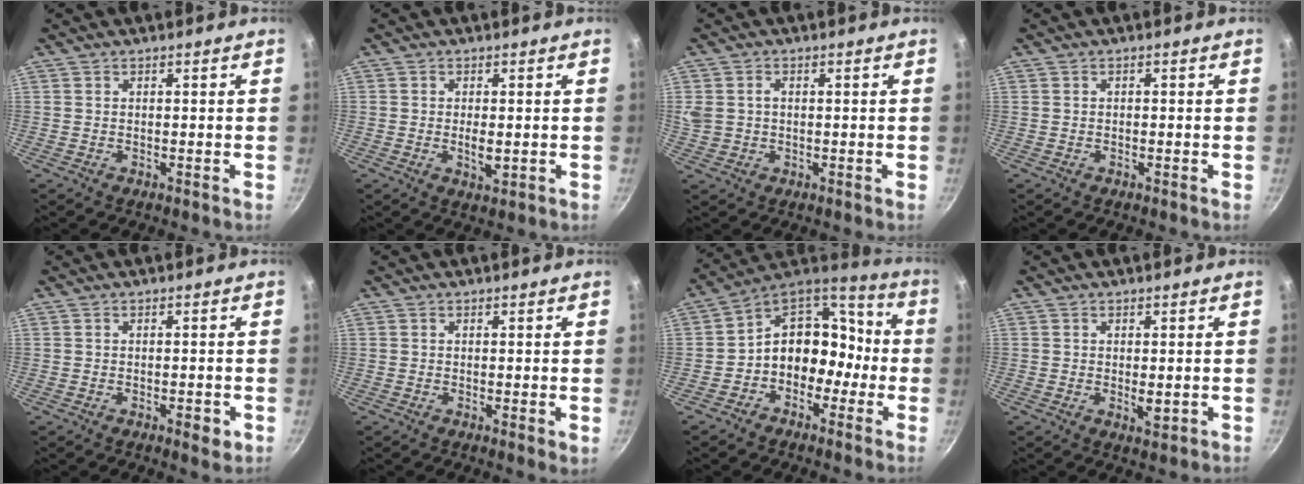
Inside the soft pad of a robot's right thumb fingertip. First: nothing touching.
{"total": 3.2, "force": [-0.4, 1.5, 2.8], "torque": [-0.047, -0.004, -0.006]}
{"total": 4.2, "force": [0.3, 3.4, 2.6], "torque": [-0.051, 0.011, 0.011]}
{"total": 0.0}
{"total": 2.6, "force": [-1.0, 1.0, 2.2], "torque": [-0.024, -0.002, -0.014]}
{"total": 2.0, "force": [-0.1, 0.4, 1.9], "torque": [-0.031, -0.008, -0.003]}
{"total": 14.6, "force": [-2.7, 10.7, 9.5], "torque": [-0.093, 0.062, -0.059]}
{"total": 2.2, "force": [-0.2, 1.0, 2.0], "torque": [-0.028, -0.006, 0.000]}